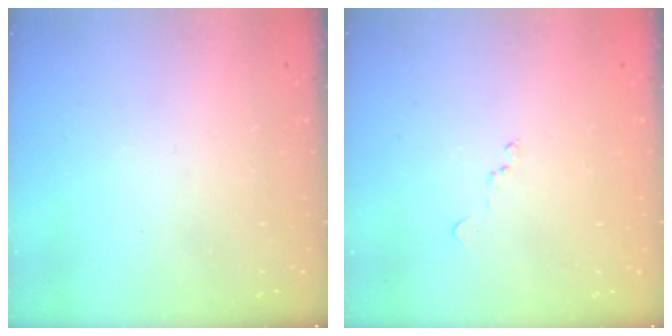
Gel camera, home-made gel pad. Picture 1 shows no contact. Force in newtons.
{"total": 9.5, "press": 9.5, "slide": 0.9}